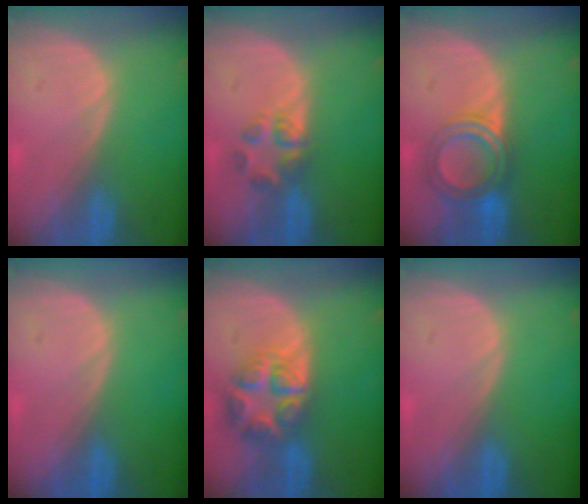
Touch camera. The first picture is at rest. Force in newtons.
{"total": 3.7, "press": 3.5, "slide": 0.9}
{"total": 5.7, "press": 5.6, "slide": 1.3}
{"total": 0.0}
{"total": 8.1, "press": 7.0, "slide": 4.0}
{"total": 0.0}